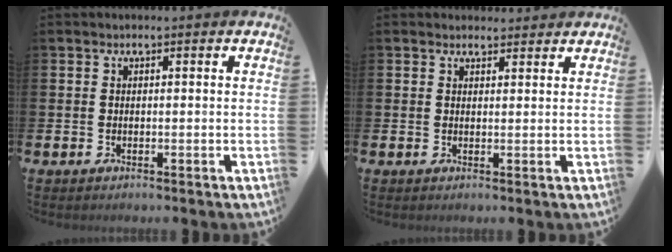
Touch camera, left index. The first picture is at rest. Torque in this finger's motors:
{"motor_torque": [0.68, -0.99, 0.02, 0.01]}